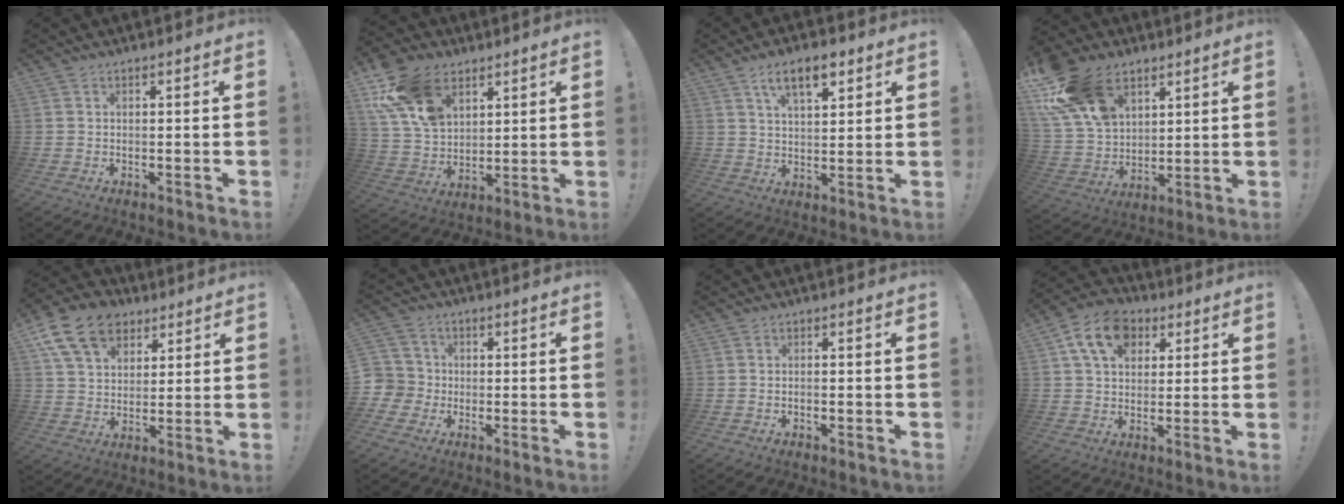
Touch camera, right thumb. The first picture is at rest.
{"total": 17.7, "force": [9.0, 11.6, 9.8], "torque": [-0.200, -0.036, 0.176]}
{"total": 9.2, "force": [5.3, 3.9, 6.4], "torque": [-0.099, -0.013, 0.093]}
{"total": 20.0, "force": [10.4, 13.0, 11.2], "torque": [-0.227, -0.047, 0.198]}
{"total": 16.3, "force": [8.0, 11.6, 8.1], "torque": [-0.140, -0.034, 0.153]}
{"total": 5.9, "force": [-1.3, 5.7, 0.9], "torque": [-0.031, 0.012, -0.023]}
{"total": 0.8, "force": [-0.5, 0.5, 0.3], "torque": [-0.007, 0.002, -0.008]}
{"total": 13.1, "force": [5.4, 9.4, 7.3], "torque": [-0.121, -0.006, 0.105]}